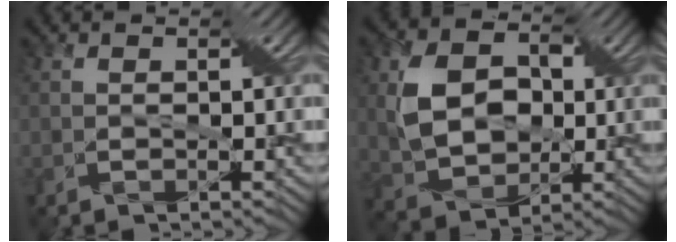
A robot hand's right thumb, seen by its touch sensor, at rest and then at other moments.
{"total": 8.4, "force": [1.0, 6.2, 5.6], "torque": [-0.140, -0.001, 0.019]}